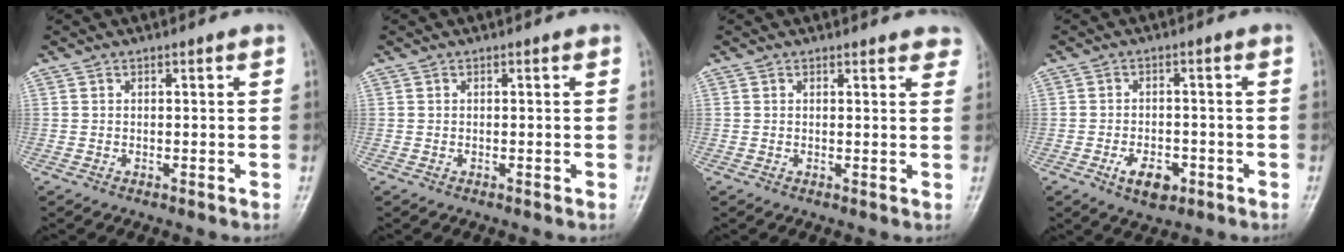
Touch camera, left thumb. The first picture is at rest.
{"total": 0.0}
{"total": 4.0, "force": [3.5, 1.4, 1.2], "torque": [0.010, -0.011, 0.026]}
{"total": 5.5, "force": [-2.5, 3.2, 3.8], "torque": [-0.053, 0.009, -0.035]}